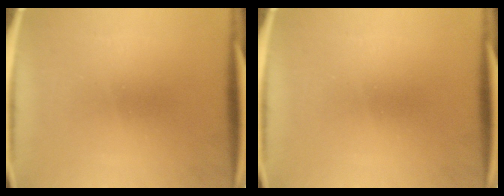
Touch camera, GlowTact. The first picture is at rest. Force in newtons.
{"total": 0.0}